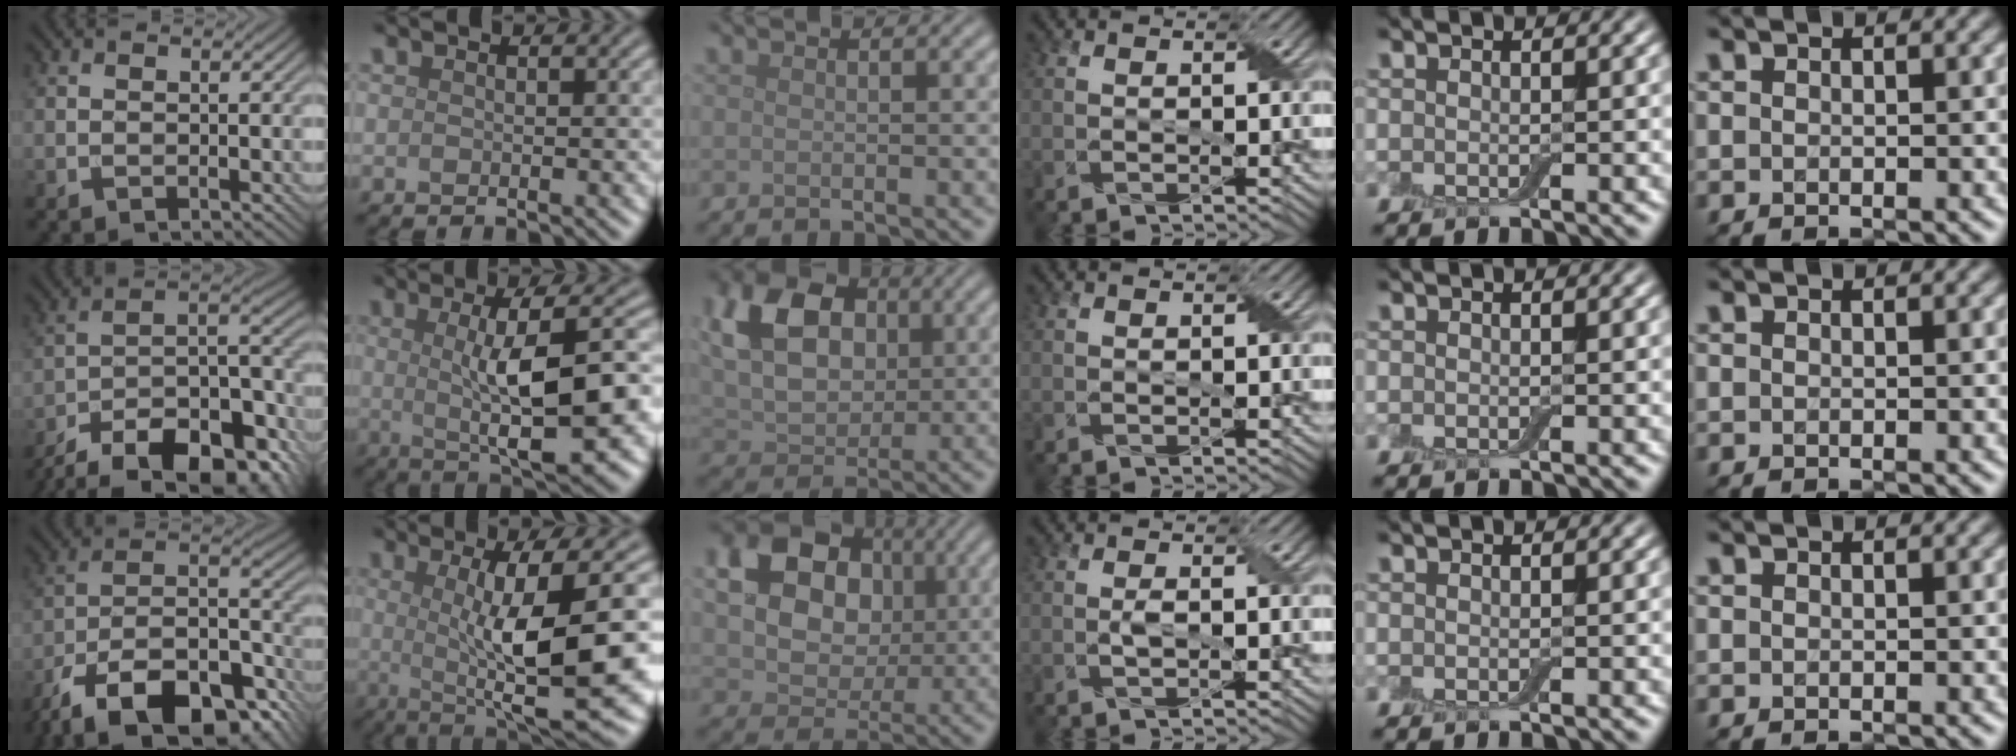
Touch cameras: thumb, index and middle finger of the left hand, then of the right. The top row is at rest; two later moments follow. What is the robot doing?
{"motion": "wrap", "object": "adhesive wrap"}